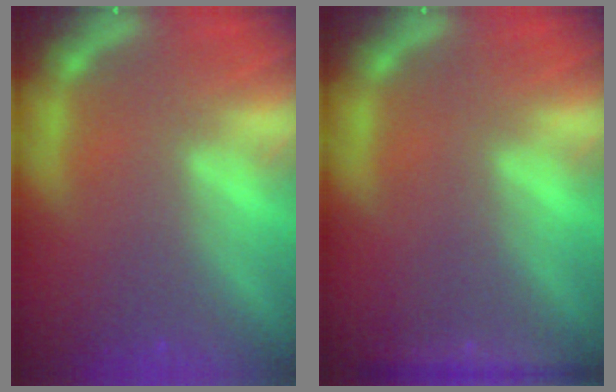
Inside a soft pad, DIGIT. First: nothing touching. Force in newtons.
{"total": 2.4}